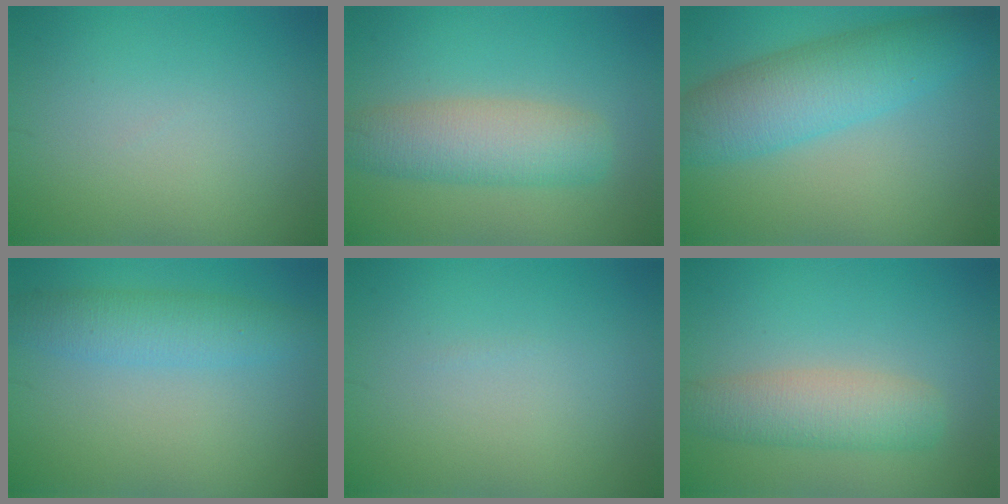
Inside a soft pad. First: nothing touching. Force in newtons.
{"total": 5.2, "press": 5.2, "slide": 0.2}
{"total": 7.3, "press": 7.3, "slide": 0.2}
{"total": 3.8, "press": 3.8, "slide": 0.1}
{"total": 0.0}
{"total": 4.2, "press": 4.2, "slide": 0.3}